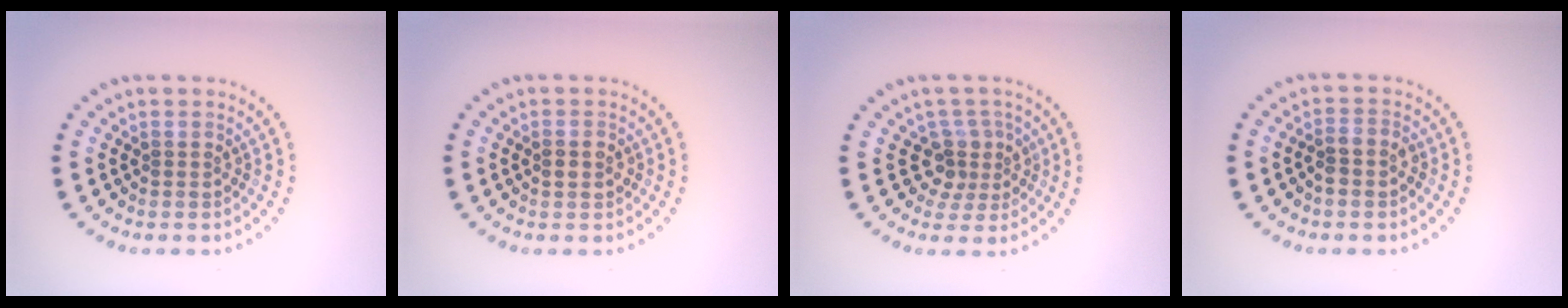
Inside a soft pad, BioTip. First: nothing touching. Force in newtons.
{"total": 1.7, "press": 1.7, "slide": 0.1}
{"total": 2.7, "press": 2.0, "slide": 1.8}
{"total": 1.6, "press": 1.4, "slide": 0.7}